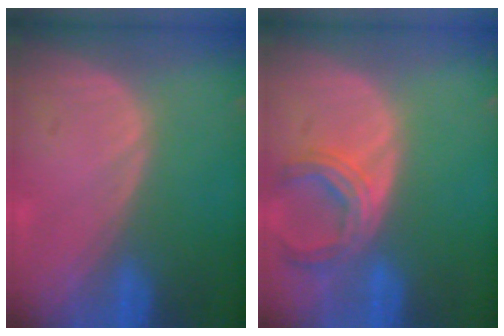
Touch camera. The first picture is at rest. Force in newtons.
{"total": 5.9, "press": 5.5, "slide": 2.2}